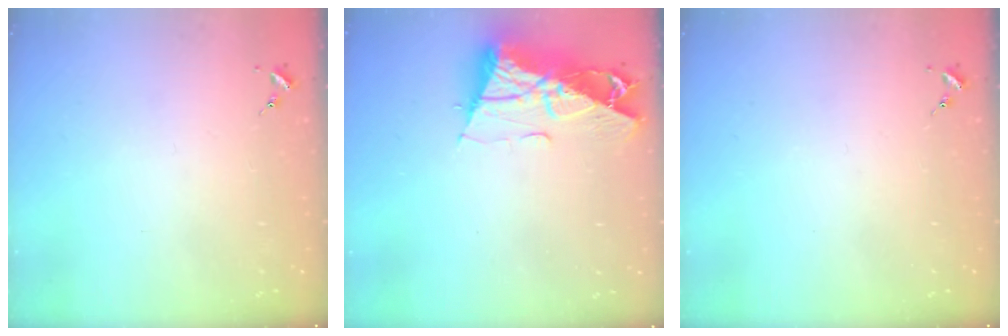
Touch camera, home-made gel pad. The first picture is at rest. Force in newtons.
{"total": 14.4, "press": 14.3, "slide": 1.4}
{"total": 0.0}